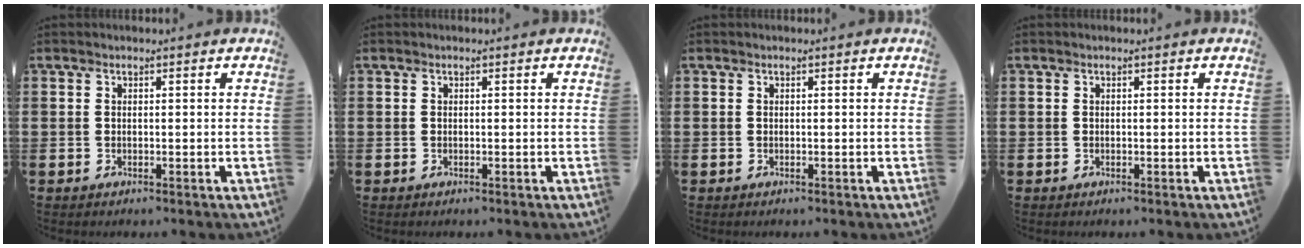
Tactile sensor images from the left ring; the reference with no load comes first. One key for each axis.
{"total": 0.0}
{"total": 0.0}
{"total": 0.0}